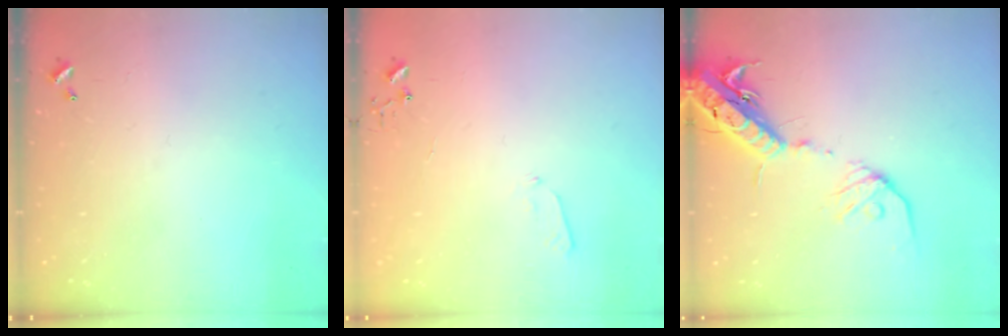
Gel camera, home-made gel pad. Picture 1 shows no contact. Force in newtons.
{"total": 3.8, "press": 3.8, "slide": 0.5}
{"total": 17.9, "press": 17.4, "slide": 4.3}